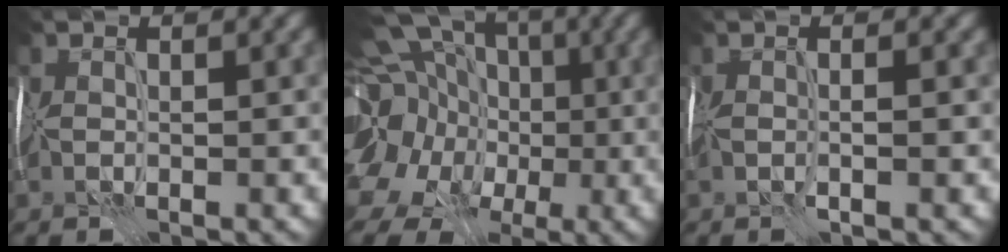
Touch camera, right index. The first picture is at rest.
{"total": 16.8, "force": [-0.4, 14.5, 8.6], "torque": [-0.195, 0.016, -0.032]}
{"total": 0.8, "force": [-0.3, -0.2, 0.7], "torque": [-0.019, -0.005, -0.007]}